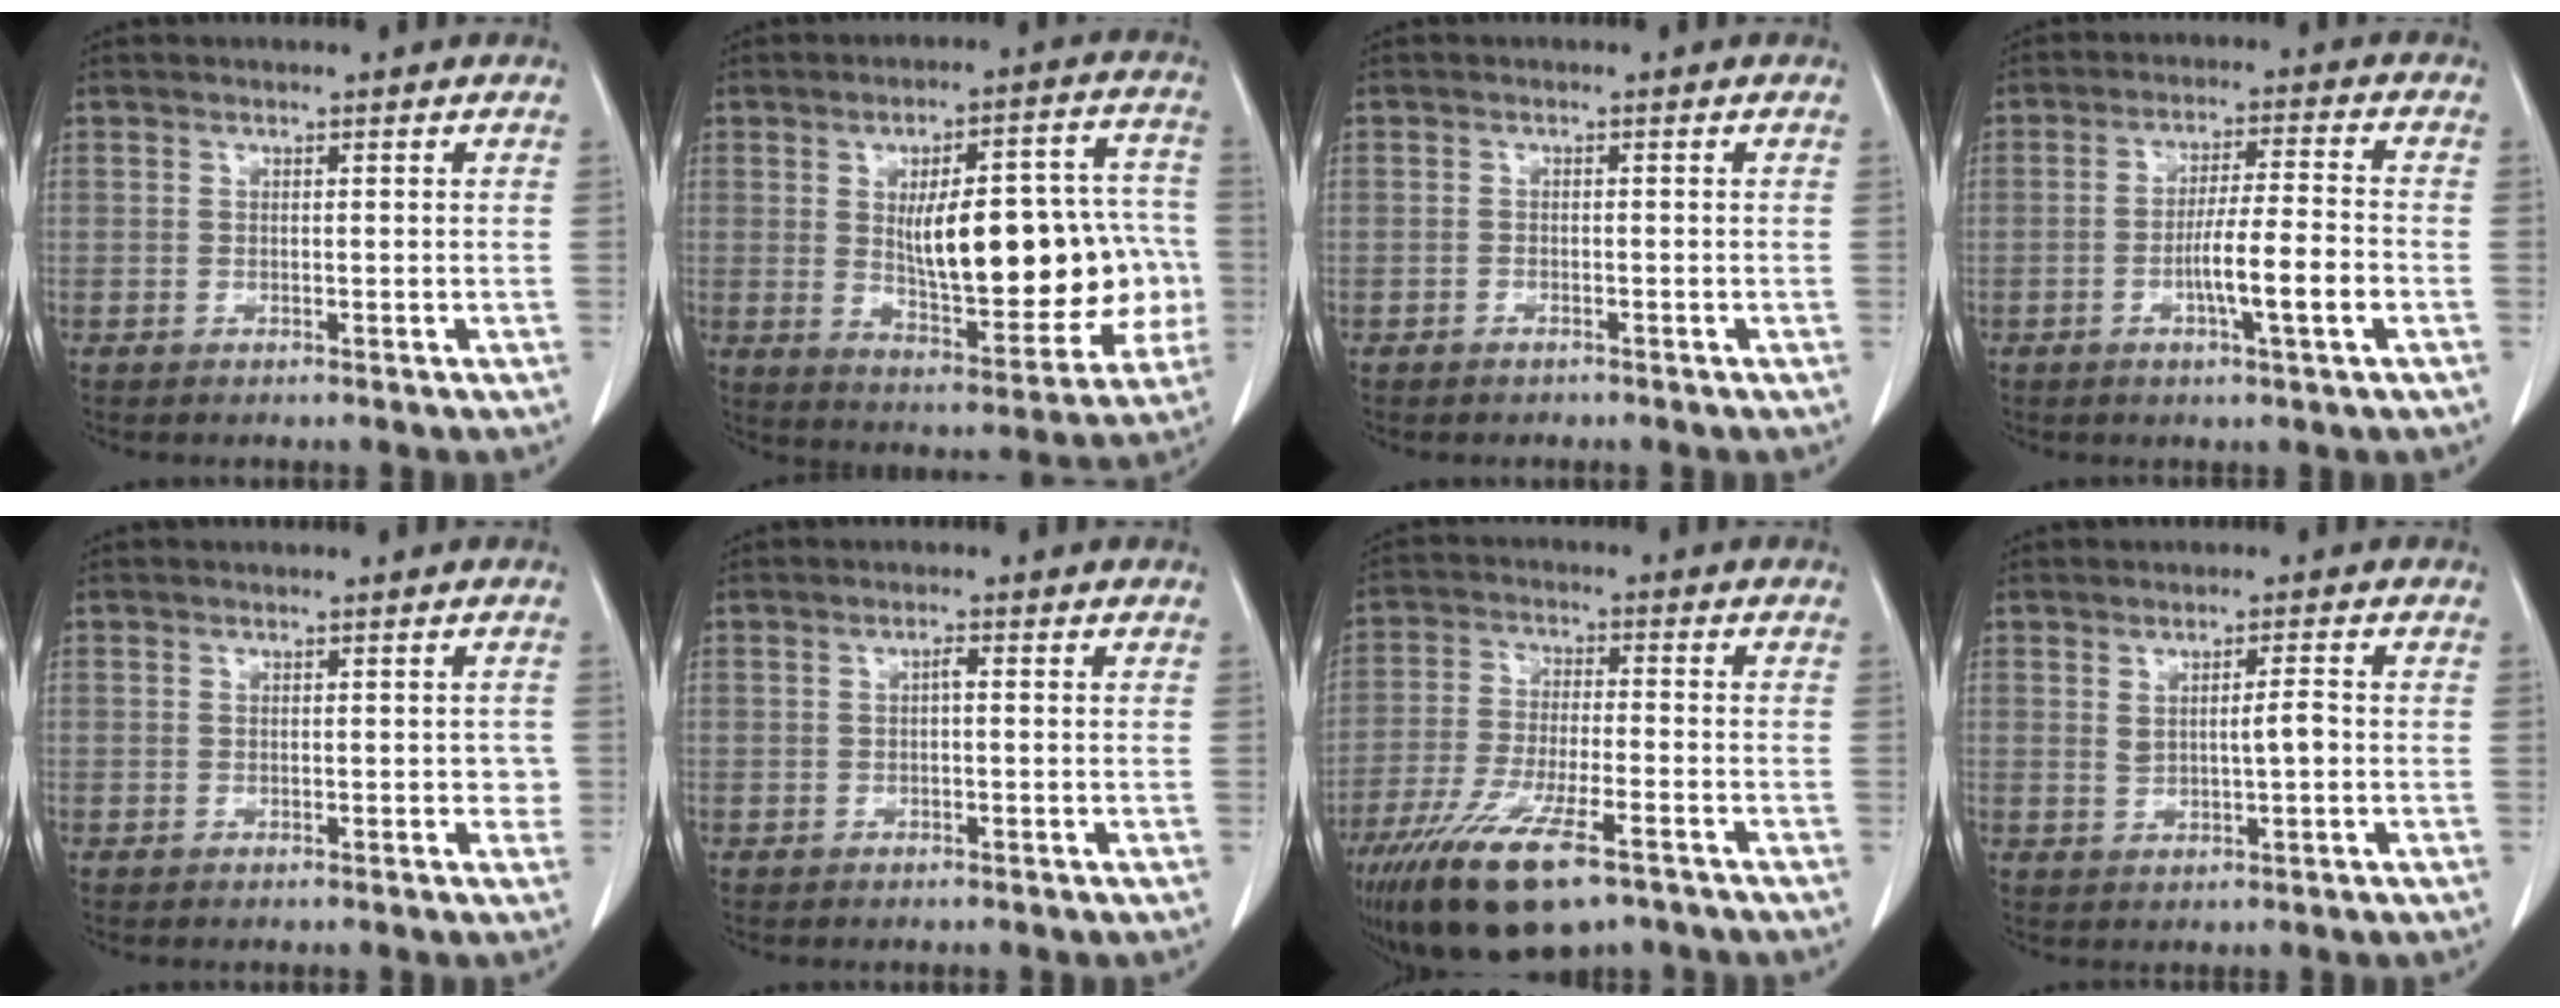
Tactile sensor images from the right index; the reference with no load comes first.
{"total": 21.2, "force": [-0.5, 7.7, 19.7], "torque": [-0.251, 0.033, 0.012]}
{"total": 0.9, "force": [-0.7, 0.5, 0.1], "torque": [-0.006, 0.002, -0.010]}
{"total": 8.3, "force": [-2.5, 0.1, 7.9], "torque": [-0.133, 0.000, -0.046]}
{"total": 1.6, "force": [-0.1, 1.2, 1.1], "torque": [-0.004, 0.011, -0.001]}
{"total": 1.0, "force": [0.0, 0.2, 0.9], "torque": [-0.017, 0.003, 0.000]}
{"total": 15.3, "force": [-10.0, 3.6, 10.9], "torque": [-0.216, -0.036, -0.172]}
{"total": 3.3, "force": [0.3, 0.7, 3.2], "torque": [-0.054, -0.001, 0.009]}